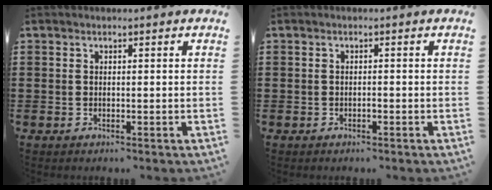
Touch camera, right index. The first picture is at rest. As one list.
[{"total": 0.6, "force": [-0.4, 0.2, 0.5], "torque": [-0.011, -0.003, -0.007]}]